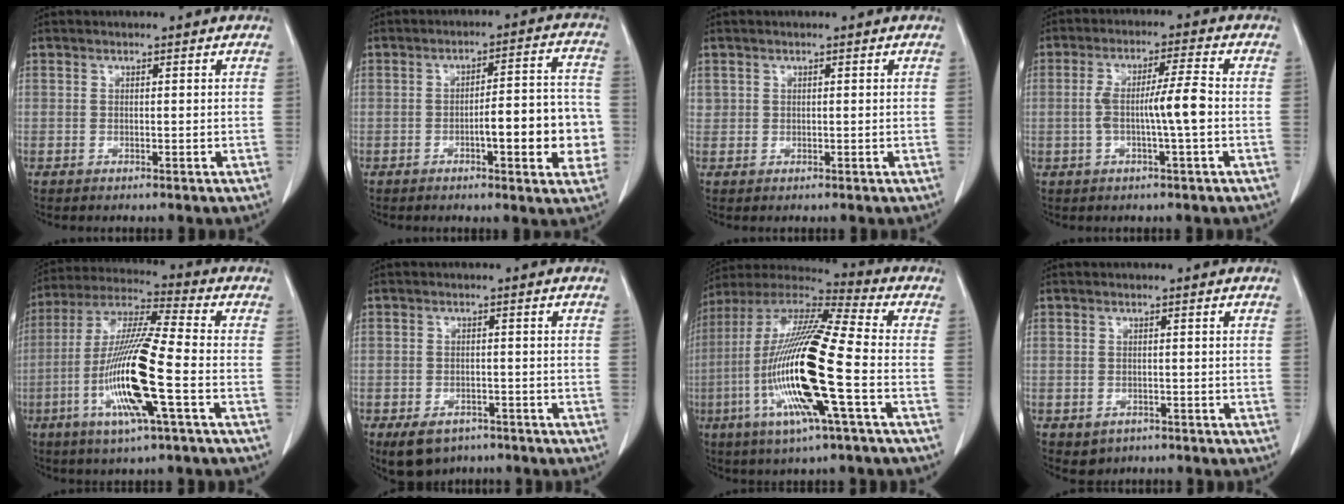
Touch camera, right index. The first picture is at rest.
{"total": 11.0, "force": [-2.7, 2.3, 10.4], "torque": [-0.133, 0.022, -0.034]}
{"total": 0.7, "force": [0.3, 0.6, 0.1], "torque": [0.009, 0.004, 0.003]}
{"total": 6.8, "force": [-1.0, -0.1, 6.7], "torque": [-0.128, 0.012, -0.017]}
{"total": 15.8, "force": [-4.6, 0.4, 15.1], "torque": [-0.311, -0.013, -0.093]}
{"total": 6.2, "force": [-4.3, 3.7, 2.4], "torque": [-0.042, -0.001, -0.059]}
{"total": 20.8, "force": [-4.9, 1.1, 20.2], "torque": [-0.422, -0.019, -0.100]}
{"total": 2.7, "force": [-1.6, 2.1, 0.6], "torque": [-0.006, 0.005, -0.015]}